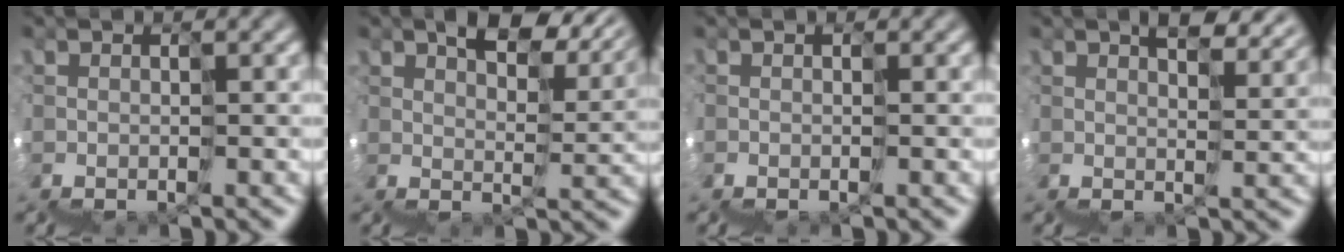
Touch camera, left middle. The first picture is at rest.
{"total": 8.2, "force": [6.9, 2.6, 3.6], "torque": [-0.043, 0.035, 0.108]}
{"total": 0.8, "force": [-0.6, 0.5, 0.2], "torque": [0.004, -0.002, -0.016]}
{"total": 6.6, "force": [5.1, 2.5, 3.2], "torque": [-0.032, 0.030, 0.082]}